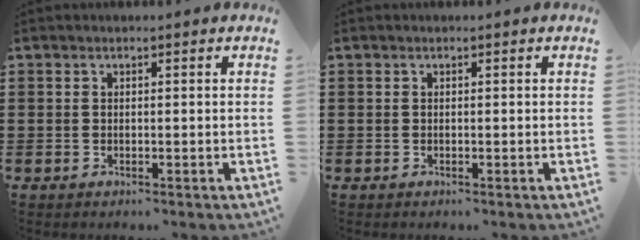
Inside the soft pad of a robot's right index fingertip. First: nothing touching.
{"total": 0.0}